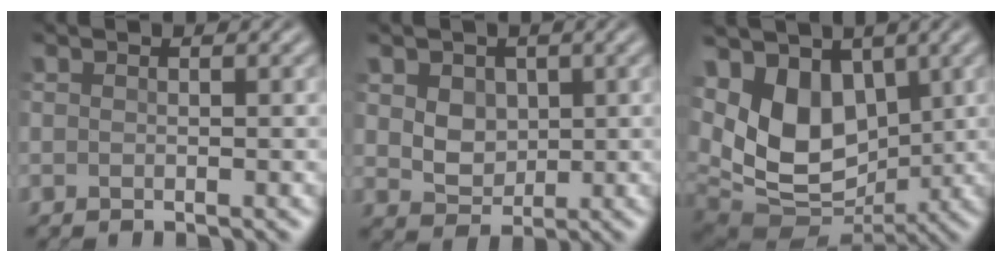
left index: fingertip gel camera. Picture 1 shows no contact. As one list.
[{"total": 3.7, "force": [1.5, 2.8, 1.9], "torque": [-0.045, 0.003, 0.032]}, {"total": 8.8, "force": [2.2, 5.9, 6.1], "torque": [-0.128, -0.007, 0.034]}]